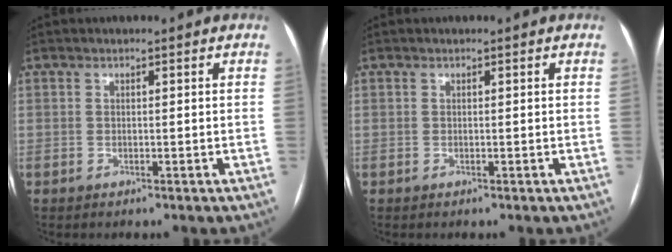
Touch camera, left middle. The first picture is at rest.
{"total": 0.0}